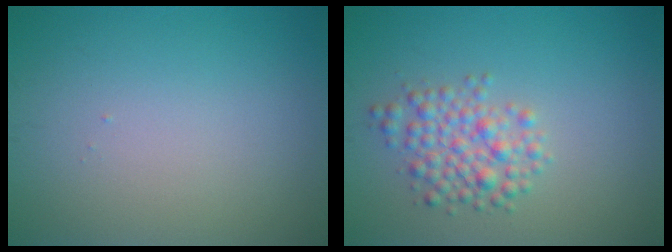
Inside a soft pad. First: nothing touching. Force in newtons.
{"total": 3.3, "press": 3.3, "slide": 0.2}